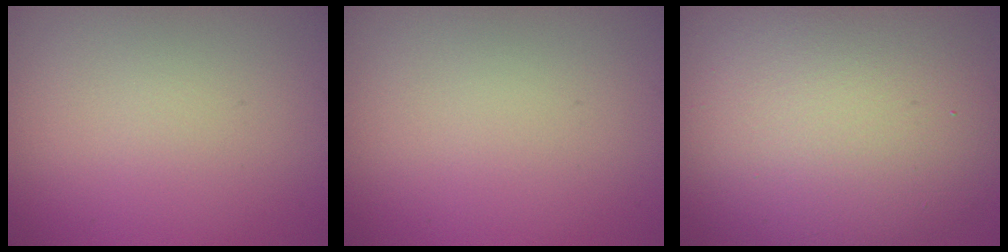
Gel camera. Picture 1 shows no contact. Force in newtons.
{"total": 0.0}
{"total": 15.4, "press": 15.4, "slide": 0.9}